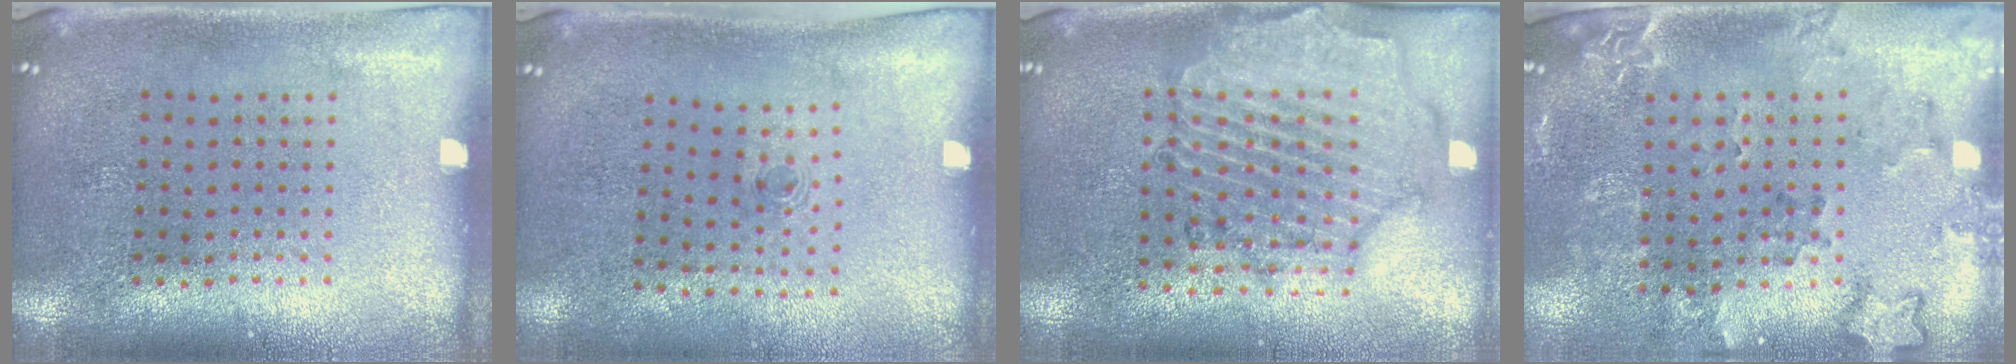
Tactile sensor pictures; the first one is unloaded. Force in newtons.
{"total": 0.6, "press": 0.3, "slide": 0.5}
{"total": 1.4, "press": 1.4, "slide": 0.2}
{"total": 1.8, "press": 1.5, "slide": 0.9}